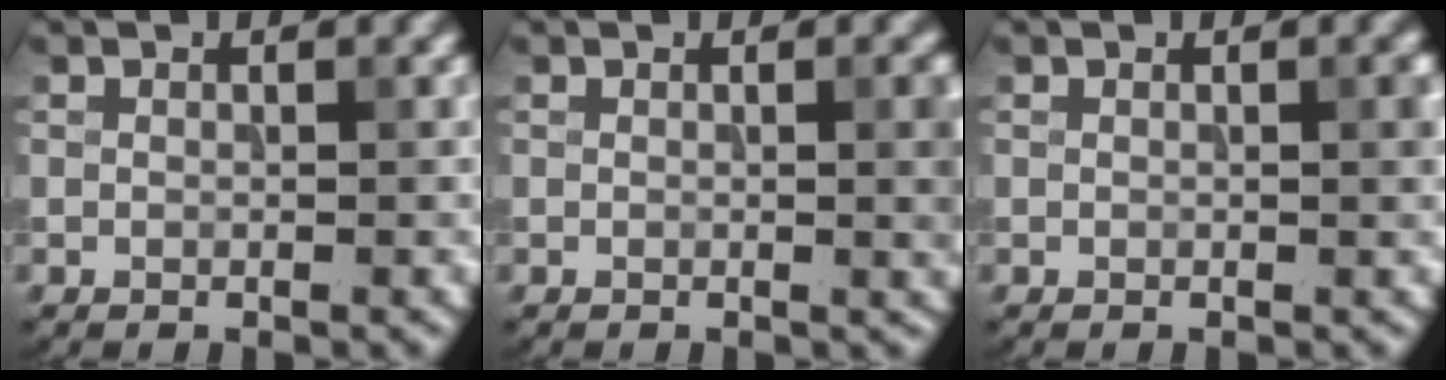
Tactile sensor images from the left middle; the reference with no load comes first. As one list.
[{"total": 2.2, "force": [0.1, 0.5, 2.1], "torque": [-0.022, -0.001, -0.002]}, {"total": 0.9, "force": [0.1, 0.1, 0.9], "torque": [-0.011, 0.000, 0.000]}]